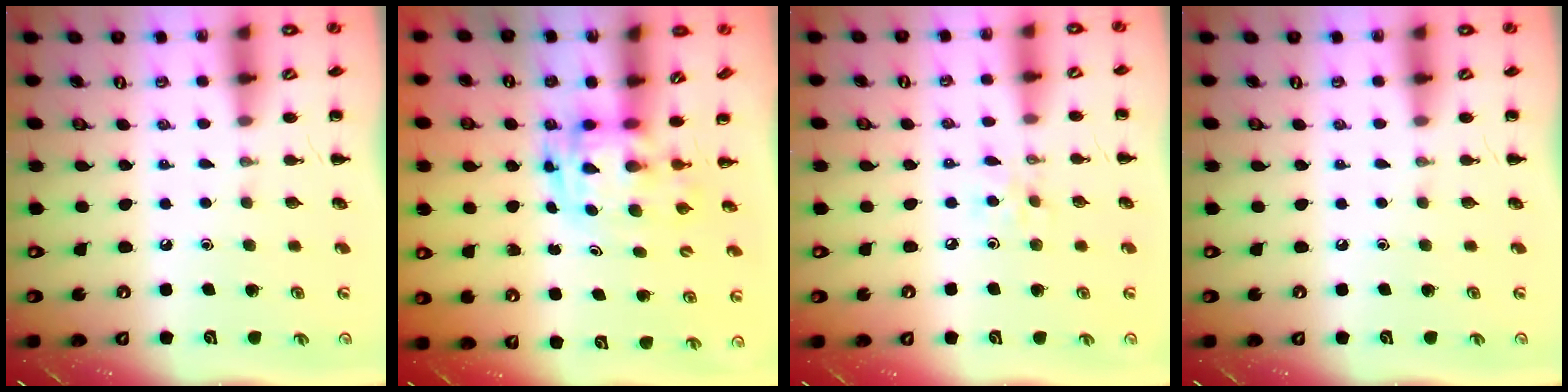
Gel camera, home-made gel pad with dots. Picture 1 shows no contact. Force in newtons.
{"total": 3.0, "press": 2.9, "slide": 0.6}
{"total": 3.0, "press": 2.8, "slide": 1.0}
{"total": 0.0}